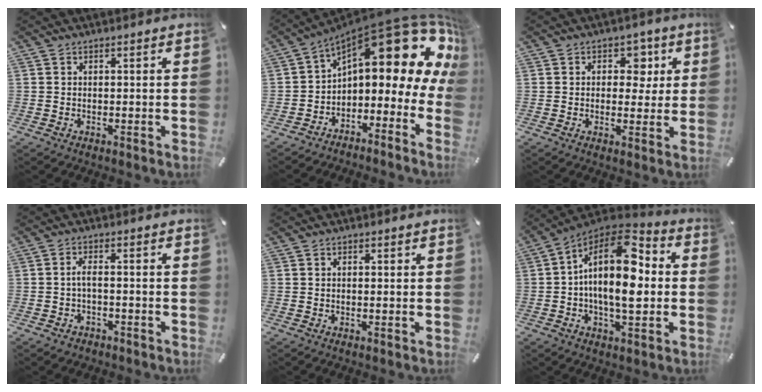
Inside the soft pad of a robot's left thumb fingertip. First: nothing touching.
{"total": 19.2, "force": [10.5, 7.7, 14.2], "torque": [-0.173, -0.094, 0.166]}
{"total": 6.6, "force": [1.9, 5.0, 3.9], "torque": [-0.033, -0.006, 0.021]}
{"total": 3.0, "force": [-1.1, 1.5, 2.3], "torque": [-0.051, 0.007, -0.026]}
{"total": 0.7, "force": [0.0, 0.4, 0.6], "torque": [-0.011, 0.001, -0.001]}
{"total": 19.3, "force": [0.6, 10.0, 16.5], "torque": [-0.307, -0.014, 0.002]}